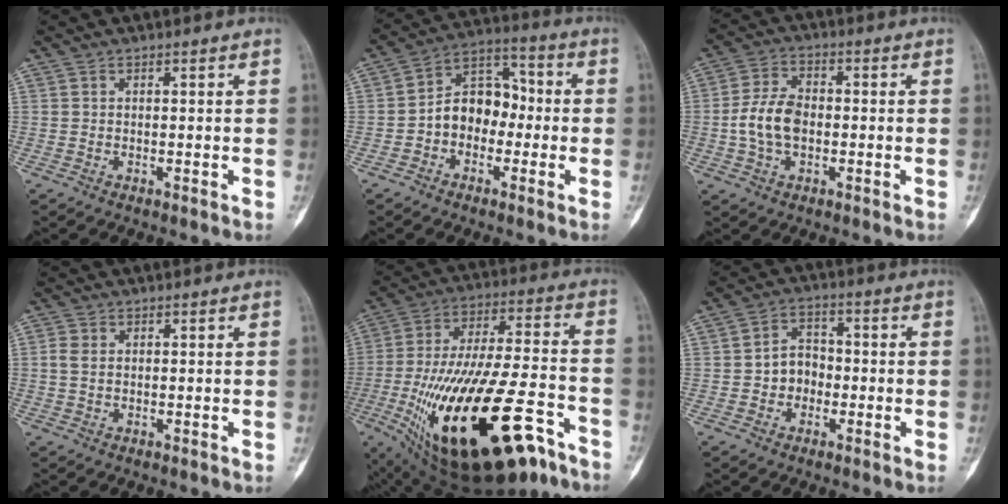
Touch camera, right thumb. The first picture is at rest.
{"total": 10.2, "force": [-1.8, 7.7, 6.5], "torque": [-0.071, 0.046, -0.047]}
{"total": 8.6, "force": [-1.0, 5.5, 6.5], "torque": [-0.119, 0.017, -0.024]}
{"total": 2.3, "force": [0.3, 1.6, 1.6], "torque": [-0.034, 0.002, 0.005]}
{"total": 32.4, "force": [-15.4, 12.2, 25.8], "torque": [-0.443, 0.046, -0.240]}
{"total": 5.9, "force": [-1.2, 5.0, 3.0], "torque": [-0.021, 0.024, -0.031]}